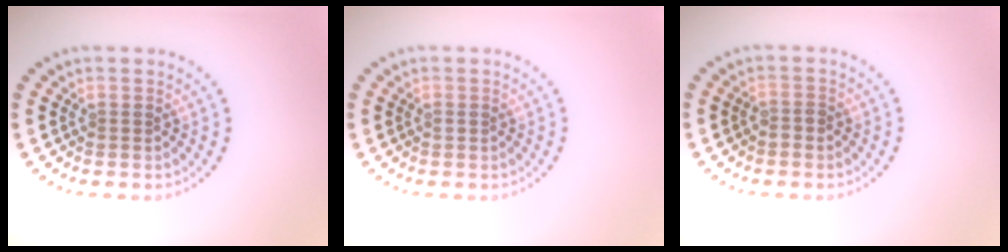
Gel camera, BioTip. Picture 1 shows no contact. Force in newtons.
{"total": 0.6, "press": 0.6, "slide": 0.1}
{"total": 0.9, "press": 0.8, "slide": 0.4}